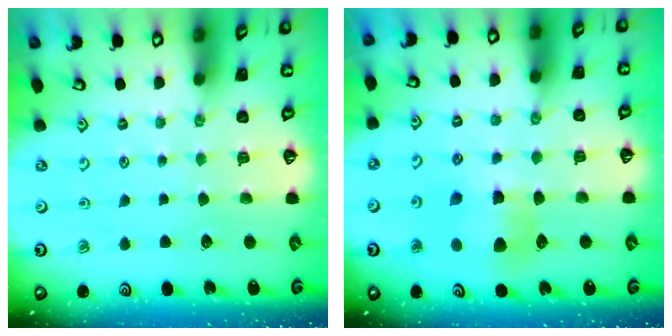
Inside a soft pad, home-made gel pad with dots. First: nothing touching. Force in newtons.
{"total": 8.0, "press": 8.0, "slide": 0.9}